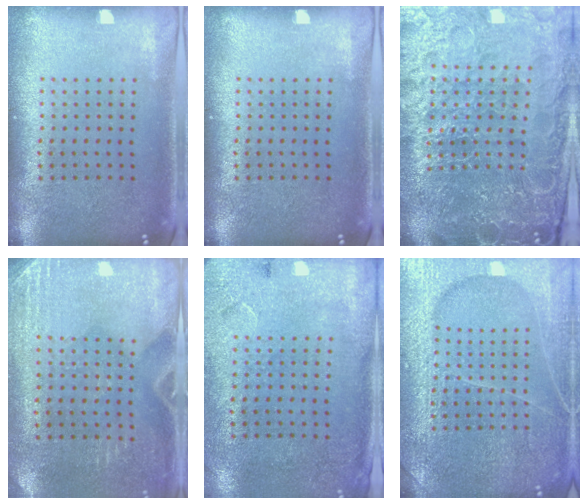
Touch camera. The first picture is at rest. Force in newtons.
{"total": 0.0}
{"total": 6.0, "press": 5.3, "slide": 2.7}
{"total": 2.9, "press": 2.5, "slide": 1.4}
{"total": 2.7, "press": 2.2, "slide": 1.6}
{"total": 6.6, "press": 6.5, "slide": 0.8}